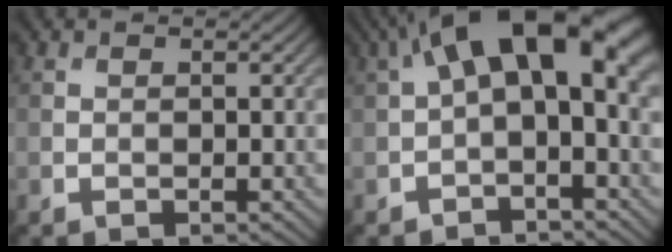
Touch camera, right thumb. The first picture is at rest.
{"total": 12.0, "force": [2.8, 5.5, 10.3], "torque": [-0.169, 0.017, 0.043]}